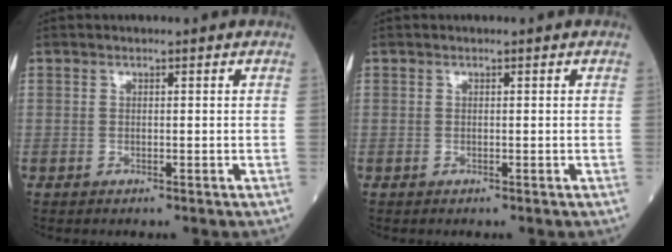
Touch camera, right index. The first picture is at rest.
{"total": 0.0}